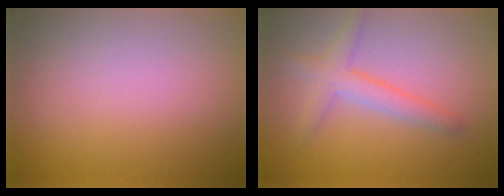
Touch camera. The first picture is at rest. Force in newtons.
{"total": 2.8, "press": 2.8, "slide": 0.1}